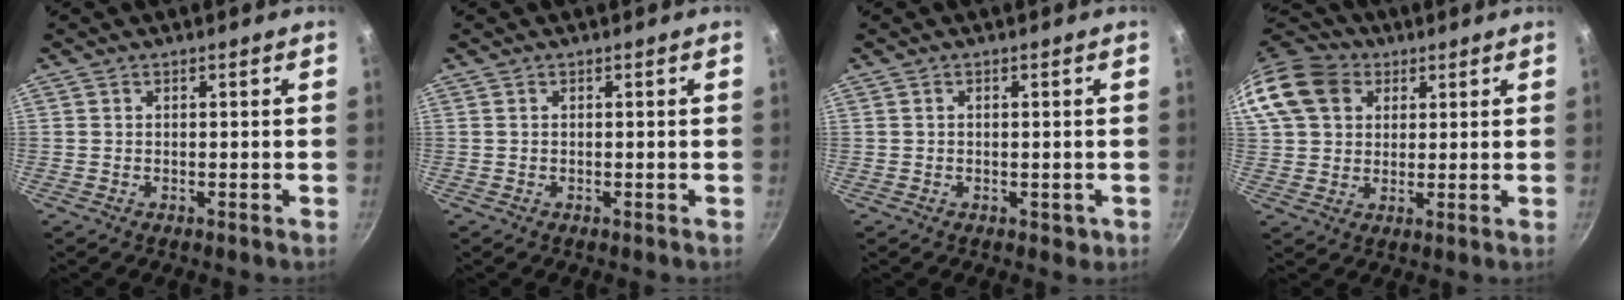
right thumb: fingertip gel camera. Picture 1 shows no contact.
{"total": 0.0}
{"total": 1.7, "force": [-0.3, 1.4, 0.9], "torque": [-0.009, 0.001, -0.002]}
{"total": 15.6, "force": [5.7, 12.2, 7.9], "torque": [-0.153, 0.020, 0.094]}